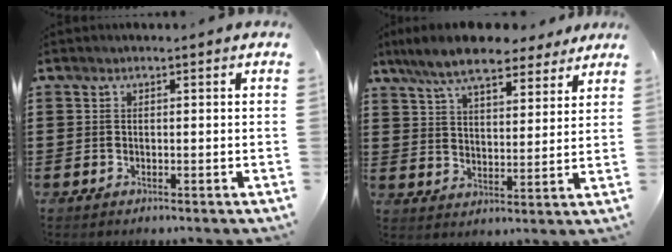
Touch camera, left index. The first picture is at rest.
{"total": 9.5, "force": [8.2, 2.1, 4.5], "torque": [-0.115, -0.017, 0.151]}